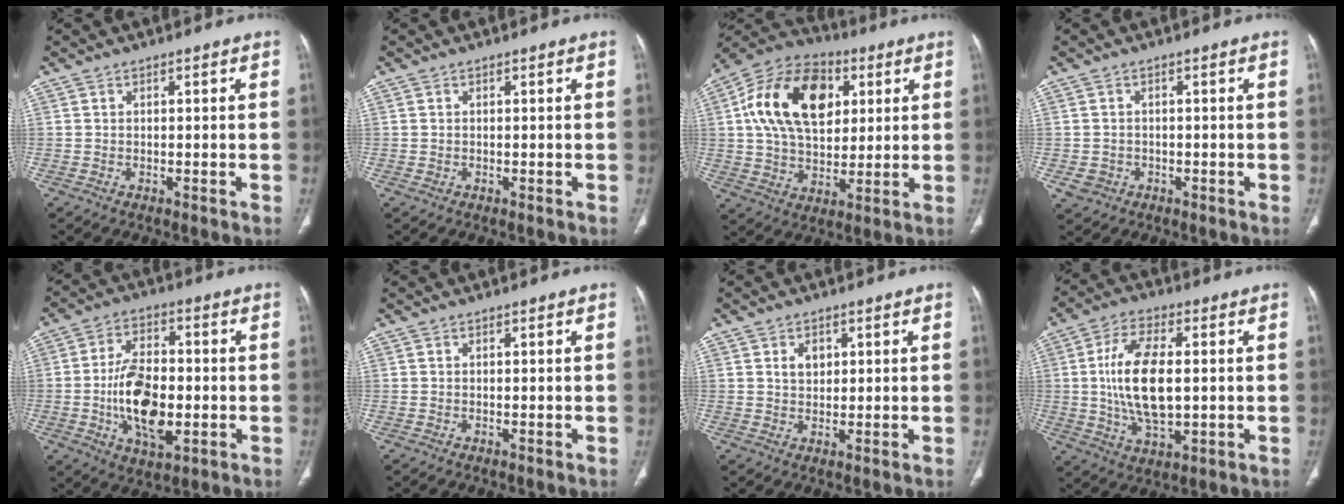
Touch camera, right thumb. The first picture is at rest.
{"total": 0.0}
{"total": 21.0, "force": [5.6, 13.5, 15.1], "torque": [-0.240, 0.004, 0.090]}
{"total": 2.9, "force": [-1.0, 2.6, 0.8], "torque": [-0.007, 0.007, -0.009]}
{"total": 14.3, "force": [-2.4, 7.8, 11.8], "torque": [-0.196, 0.006, -0.037]}
{"total": 0.0}
{"total": 3.0, "force": [1.1, 2.2, 1.7], "torque": [-0.011, -0.004, 0.019]}
{"total": 14.3, "force": [0.5, 6.9, 12.5], "torque": [-0.232, -0.003, 0.012]}